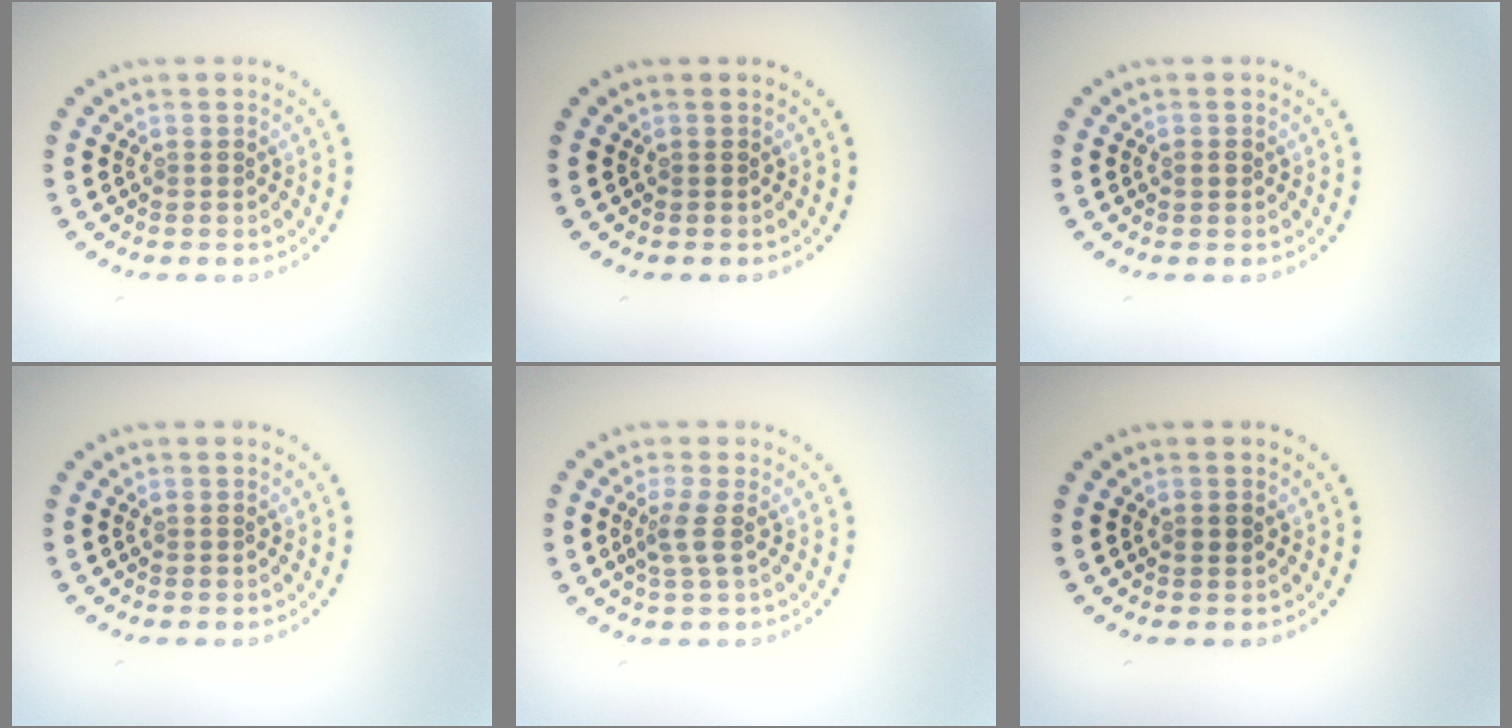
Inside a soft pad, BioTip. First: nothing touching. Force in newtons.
{"total": 0.0}
{"total": 0.7, "press": 0.7, "slide": 0.2}
{"total": 0.0}
{"total": 2.0, "press": 1.6, "slide": 1.3}
{"total": 0.8, "press": 0.8, "slide": 0.3}